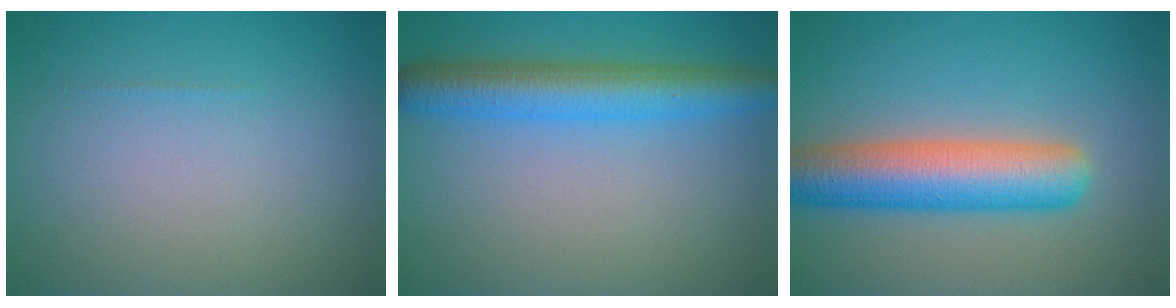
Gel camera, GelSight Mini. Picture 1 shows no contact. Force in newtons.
{"total": 5.6, "press": 5.6, "slide": 0.1}
{"total": 7.8, "press": 7.8, "slide": 0.3}